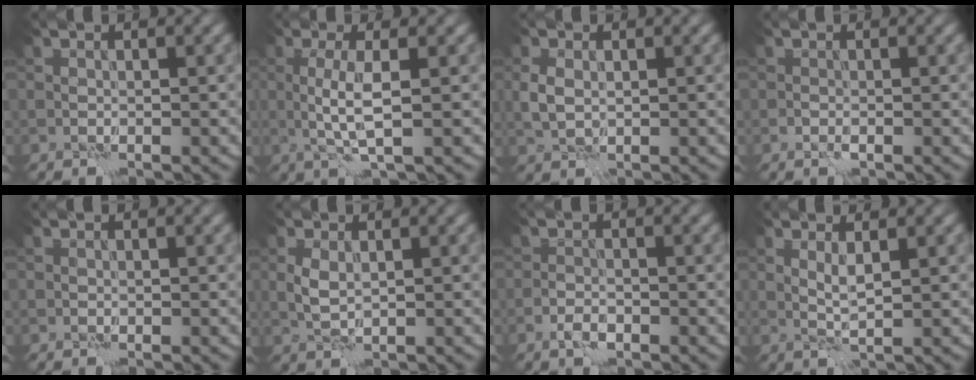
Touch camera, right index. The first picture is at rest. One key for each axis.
{"total": 3.1, "fx": 0.2, "fy": 0.5, "fz": 3.1, "tx": -0.065, "ty": 0.000, "tz": 0.007}
{"total": 2.2, "fx": 0.2, "fy": 1.6, "fz": 1.5, "tx": -0.040, "ty": 0.002, "tz": 0.007}
{"total": 0.7, "fx": -0.5, "fy": 0.3, "fz": 0.4, "tx": -0.010, "ty": 0.002, "tz": -0.010}
{"total": 0.0}
{"total": 1.8, "fx": 0.5, "fy": 1.0, "fz": 1.4, "tx": -0.038, "ty": 0.001, "tz": 0.014}
{"total": 1.5, "fx": -1.0, "fy": 0.6, "fz": 0.9, "tx": -0.015, "ty": 0.002, "tz": -0.021}
{"total": 1.5, "fx": 0.7, "fy": 0.0, "fz": 1.3, "tx": -0.032, "ty": -0.001, "tz": 0.015}